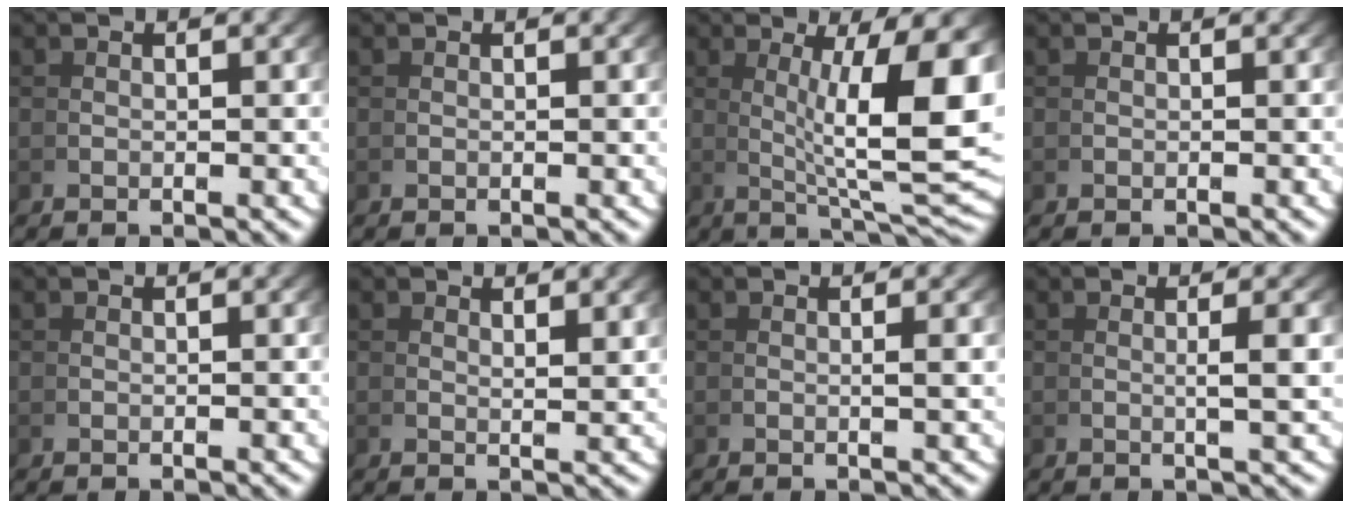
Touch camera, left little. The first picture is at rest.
{"total": 0.0}
{"total": 10.8, "force": [1.3, 2.9, 10.3], "torque": [-0.136, -0.013, 0.037]}
{"total": 2.1, "force": [0.2, -2.0, -0.8], "torque": [0.023, -0.003, 0.012]}
{"total": 0.0}
{"total": 1.2, "force": [1.1, -0.3, 0.4], "torque": [-0.009, -0.007, 0.022]}
{"total": 0.8, "force": [0.2, 0.1, 0.8], "torque": [-0.017, 0.000, 0.002]}
{"total": 1.3, "force": [0.2, -0.1, 1.3], "torque": [-0.026, 0.000, 0.004]}